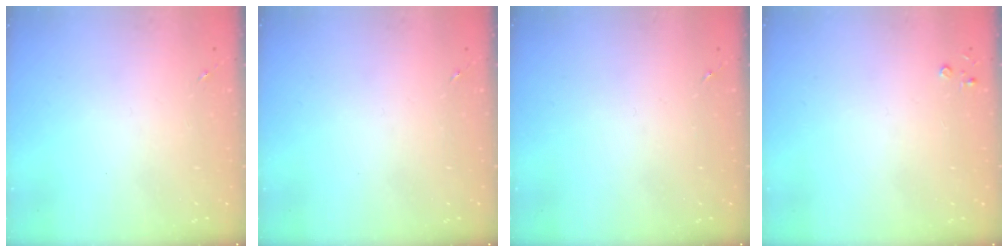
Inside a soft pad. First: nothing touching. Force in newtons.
{"total": 0.0}
{"total": 0.0}
{"total": 2.2, "press": 2.2, "slide": 0.3}